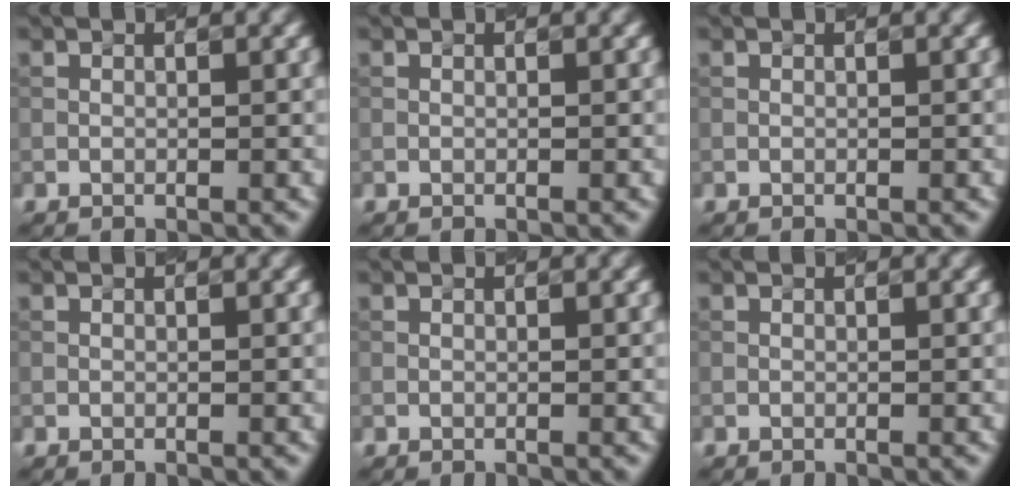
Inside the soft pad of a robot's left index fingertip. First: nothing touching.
{"total": 0.0}
{"total": 0.0}
{"total": 0.0}
{"total": 0.0}
{"total": 0.0}